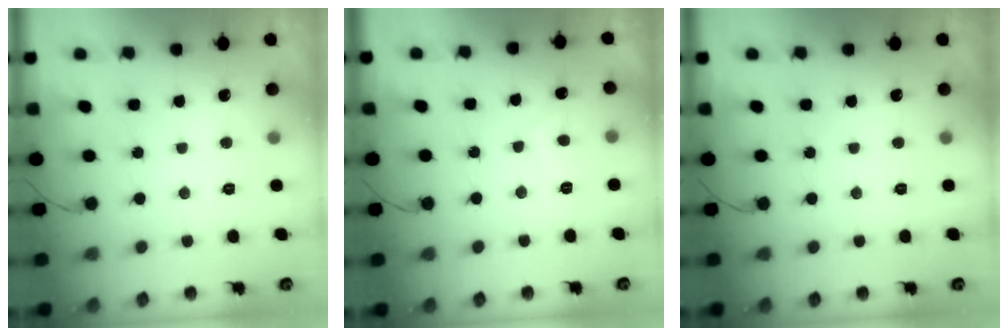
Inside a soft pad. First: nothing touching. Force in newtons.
{"total": 2.5, "press": 2.4, "slide": 0.8}
{"total": 0.0}